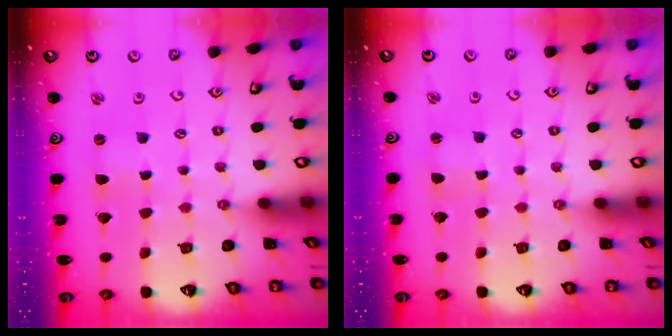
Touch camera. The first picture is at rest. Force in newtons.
{"total": 1.1, "press": 1.0, "slide": 0.2}